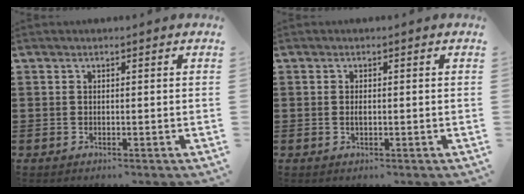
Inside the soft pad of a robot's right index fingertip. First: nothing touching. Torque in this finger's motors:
{"motor_torque": [2.14, 0.00, 0.02, 0.04]}